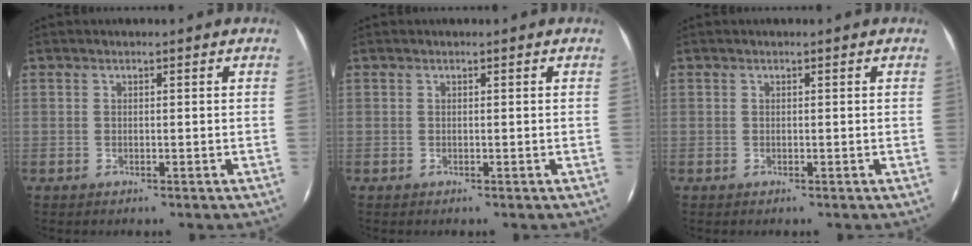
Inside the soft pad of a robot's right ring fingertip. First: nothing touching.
{"total": 0.0}
{"total": 0.0}